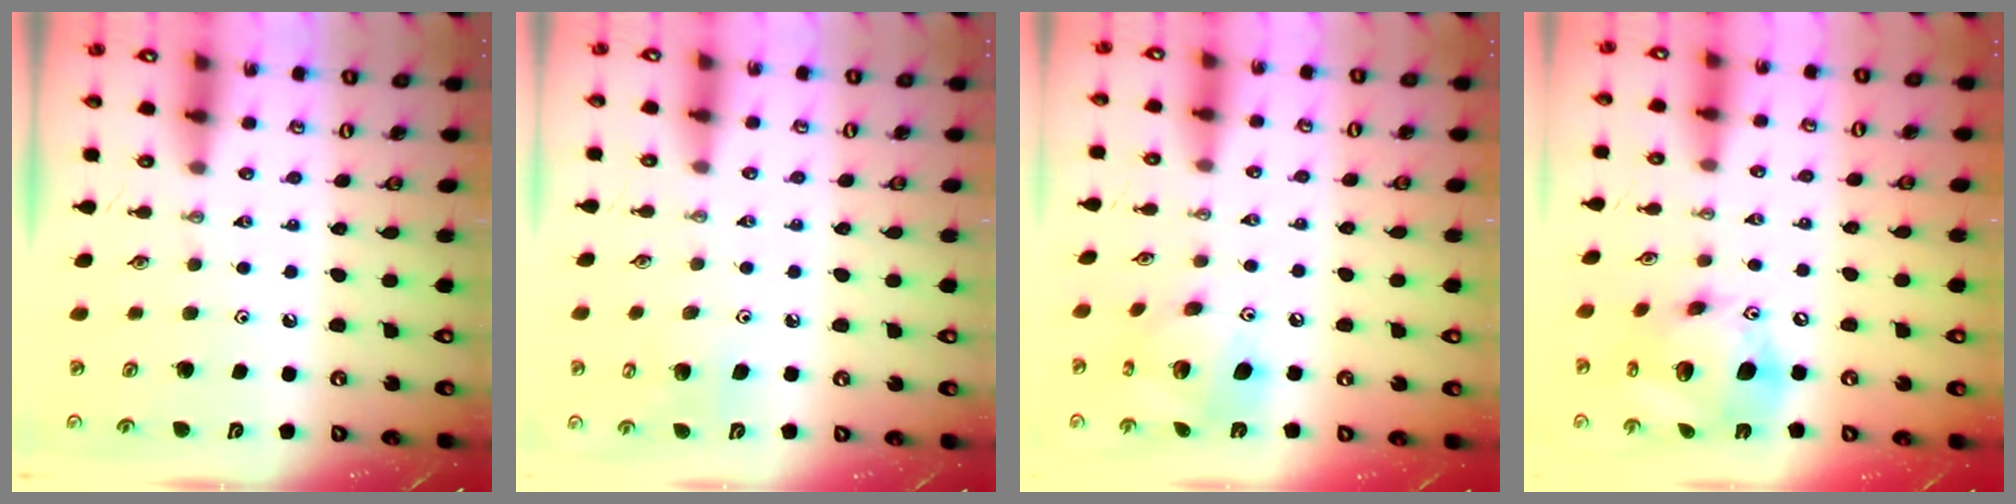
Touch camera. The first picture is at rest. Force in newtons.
{"total": 6.0, "press": 5.8, "slide": 1.7}
{"total": 13.4, "press": 13.3, "slide": 1.2}
{"total": 17.6, "press": 17.3, "slide": 3.2}